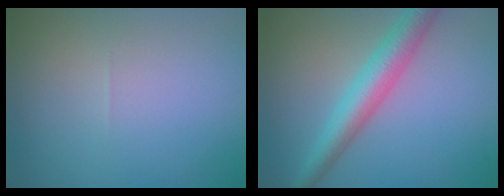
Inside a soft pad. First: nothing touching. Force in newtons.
{"total": 4.5, "press": 4.5, "slide": 0.1}